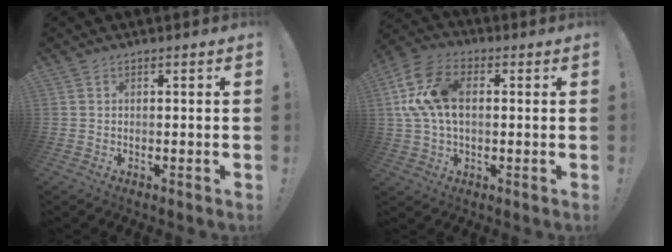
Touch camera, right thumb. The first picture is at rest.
{"total": 15.7, "force": [2.1, 10.2, 11.7], "torque": [-0.234, 0.005, 0.039]}